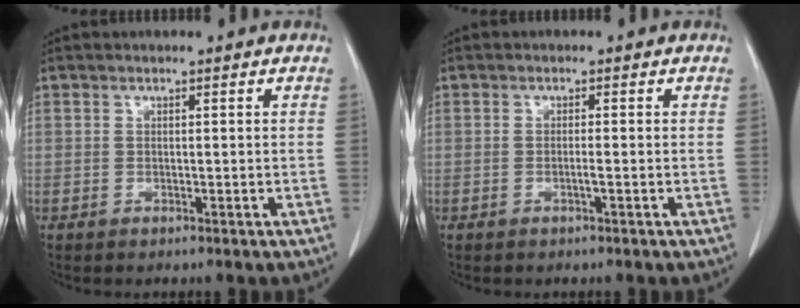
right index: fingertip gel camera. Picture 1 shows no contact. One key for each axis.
{"total": 1.0, "fx": -0.3, "fy": -0.1, "fz": 0.9, "tx": -0.018, "ty": 0.000, "tz": -0.006}